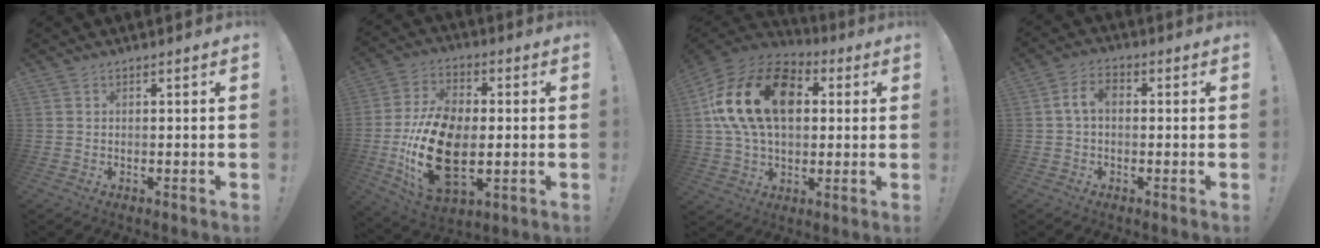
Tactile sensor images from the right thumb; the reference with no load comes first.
{"total": 21.5, "force": [-3.7, 12.7, 16.9], "torque": [-0.342, 0.008, -0.057]}
{"total": 23.3, "force": [5.8, 15.4, 16.4], "torque": [-0.302, -0.001, 0.105]}
{"total": 5.8, "force": [0.3, 3.6, 4.6], "torque": [-0.092, 0.010, 0.002]}